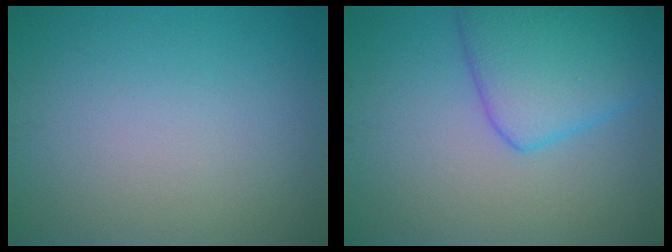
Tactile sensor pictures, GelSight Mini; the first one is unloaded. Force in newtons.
{"total": 6.5, "press": 6.5, "slide": 0.3}